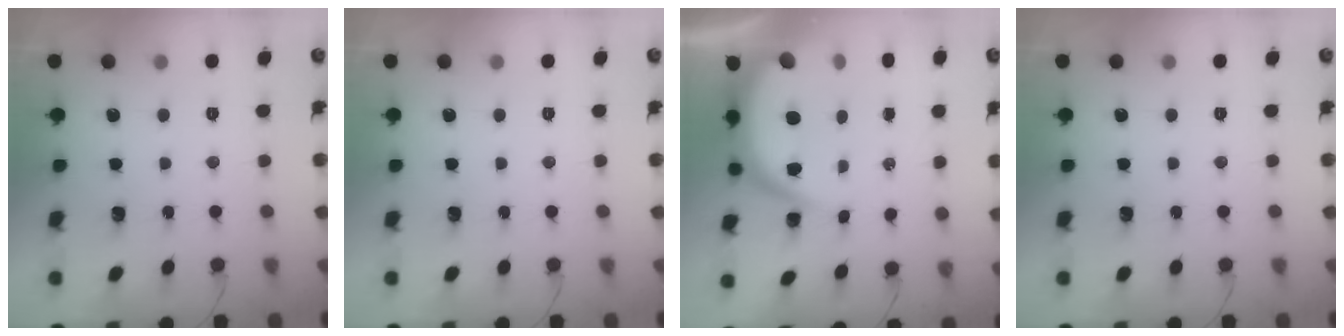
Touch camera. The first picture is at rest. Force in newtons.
{"total": 0.0}
{"total": 8.7, "press": 8.6, "slide": 1.1}
{"total": 0.0}